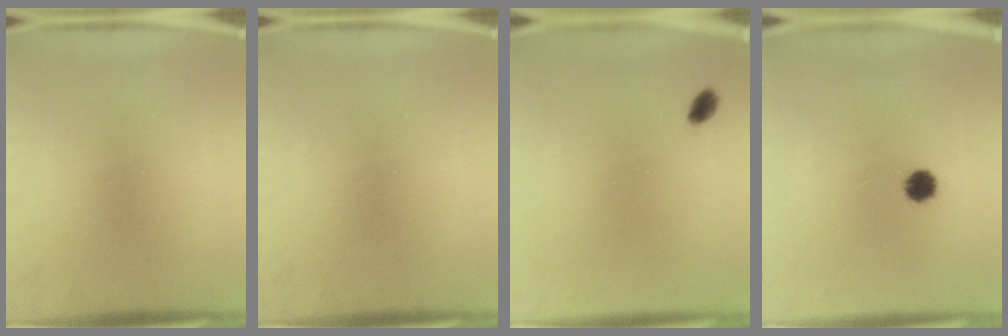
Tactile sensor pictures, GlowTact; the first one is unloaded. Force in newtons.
{"total": 0.0}
{"total": 1.9}
{"total": 3.8}